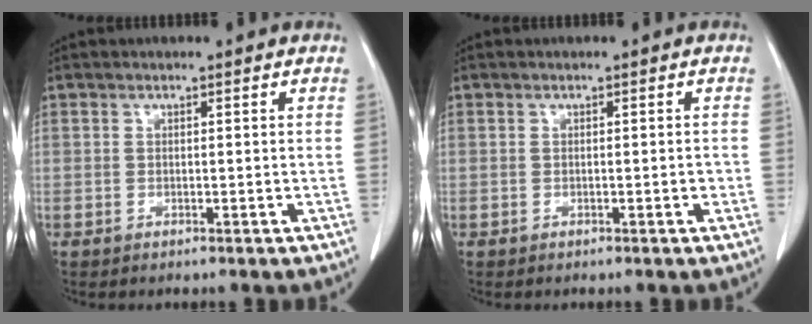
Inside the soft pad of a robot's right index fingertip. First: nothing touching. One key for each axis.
{"total": 0.7, "fx": -0.2, "fy": 0.3, "fz": 0.7, "tx": -0.010, "ty": 0.001, "tz": 0.000}